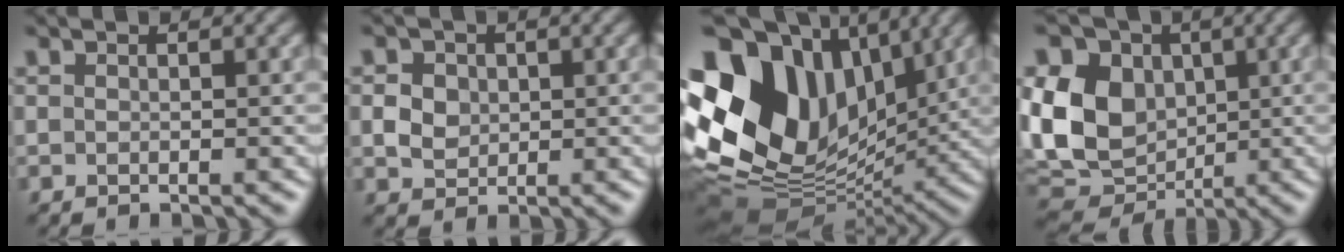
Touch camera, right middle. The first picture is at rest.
{"total": 2.3, "force": [0.6, 2.0, 0.9], "torque": [-0.025, 0.004, 0.007]}
{"total": 17.0, "force": [3.5, 12.6, 10.9], "torque": [-0.226, 0.009, 0.081]}
{"total": 12.3, "force": [1.4, 9.7, 7.4], "torque": [-0.171, 0.008, 0.019]}